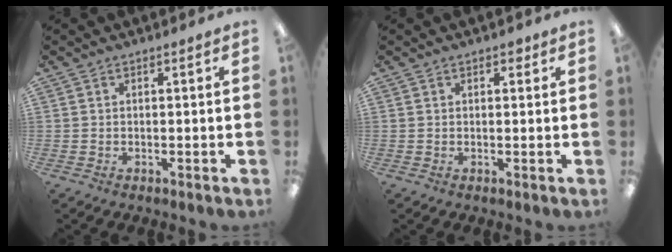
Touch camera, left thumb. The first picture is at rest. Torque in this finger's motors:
{"motor_torque": [-0.14, -0.01, -0.47, -0.05, 0.02]}